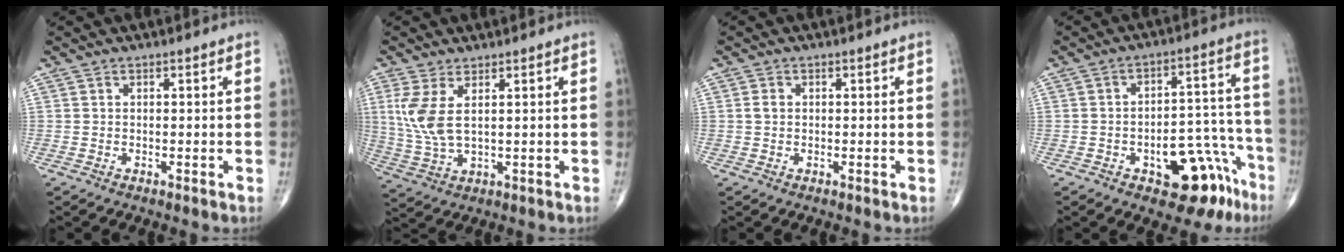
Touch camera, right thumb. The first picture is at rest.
{"total": 7.7, "force": [2.1, 3.1, 6.7], "torque": [-0.161, -0.013, 0.053]}
{"total": 1.3, "force": [0.1, 1.0, 0.8], "torque": [-0.014, 0.003, 0.002]}
{"total": 14.2, "force": [-7.7, 7.0, 9.7], "torque": [-0.074, 0.072, -0.096]}